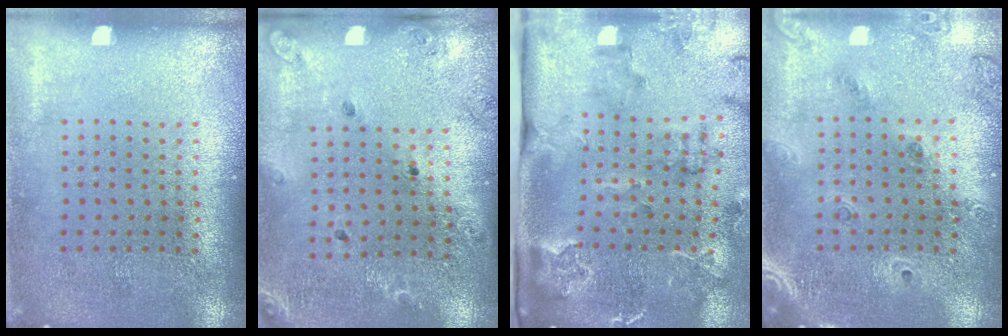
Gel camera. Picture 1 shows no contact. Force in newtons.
{"total": 1.3, "press": 1.3, "slide": 0.3}
{"total": 2.5, "press": 2.3, "slide": 0.9}
{"total": 1.4, "press": 1.3, "slide": 0.5}